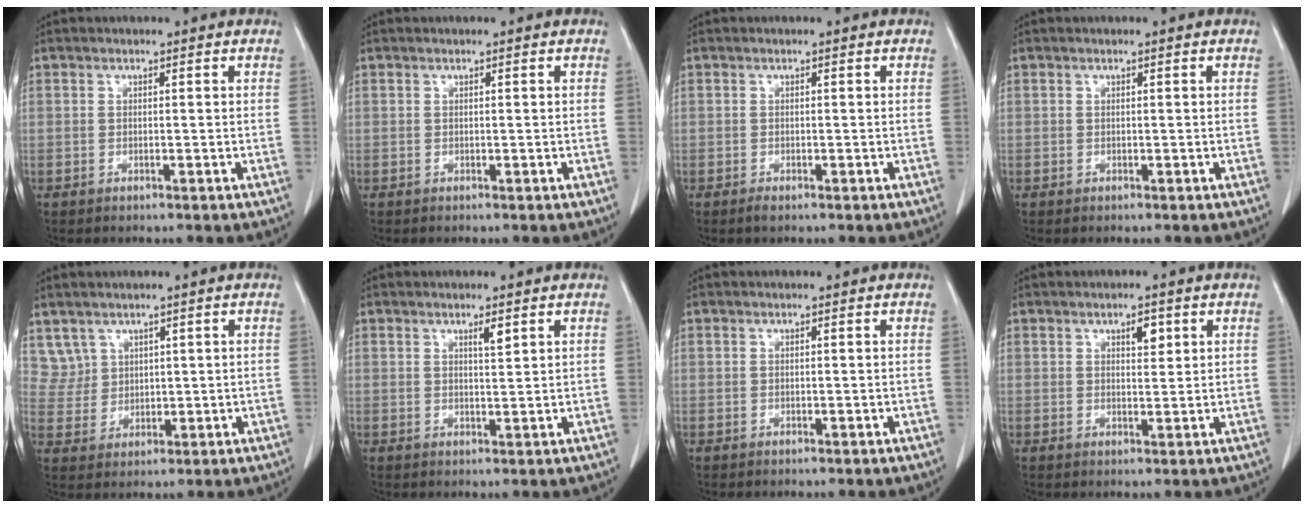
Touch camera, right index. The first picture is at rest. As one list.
[{"total": 0.0}, {"total": 0.9, "force": [-0.7, 0.1, 0.5], "torque": [-0.016, -0.004, -0.009]}, {"total": 0.0}, {"total": 4.3, "force": [2.8, 3.2, -0.4], "torque": [0.015, 0.008, 0.063]}, {"total": 1.8, "force": [1.1, 0.2, 1.4], "torque": [-0.027, -0.004, 0.019]}, {"total": 0.0}, {"total": 2.5, "force": [1.3, 1.0, 1.9], "torque": [-0.028, -0.003, 0.021]}]